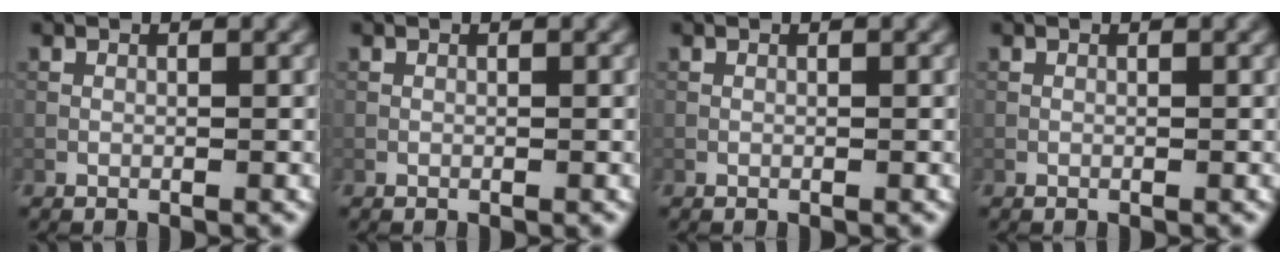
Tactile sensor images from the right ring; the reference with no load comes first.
{"total": 0.0}
{"total": 0.0}
{"total": 0.0}